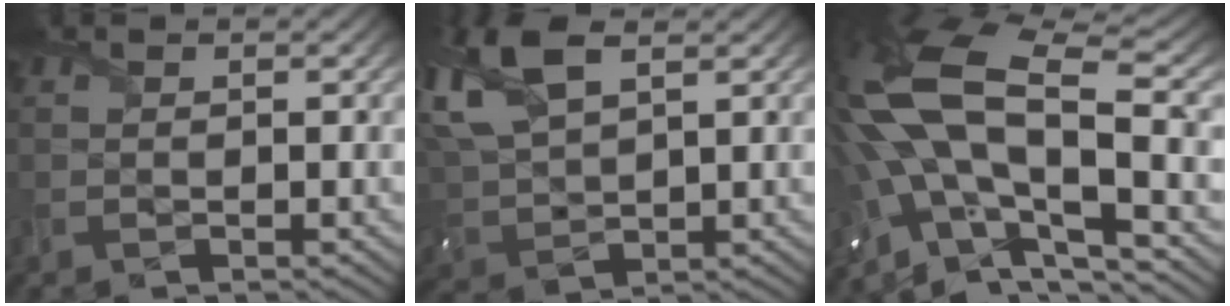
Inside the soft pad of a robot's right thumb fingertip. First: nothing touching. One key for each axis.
{"total": 12.5, "fx": 6.0, "fy": 6.3, "fz": 9.0, "tx": -0.242, "ty": 0.013, "tz": 0.118}
{"total": 17.1, "fx": -2.3, "fy": 7.9, "fz": 14.9, "tx": -0.320, "ty": -0.012, "tz": -0.037}